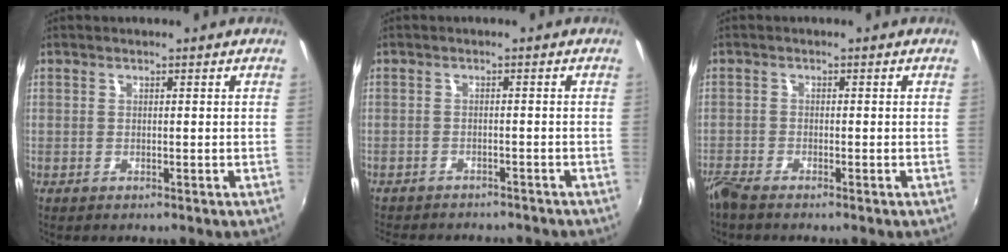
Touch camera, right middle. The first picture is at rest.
{"total": 7.9, "force": [-7.2, 2.0, 2.7], "torque": [-0.067, -0.015, -0.103]}
{"total": 3.3, "force": [-2.9, 0.2, 1.4], "torque": [-0.041, -0.014, -0.060]}